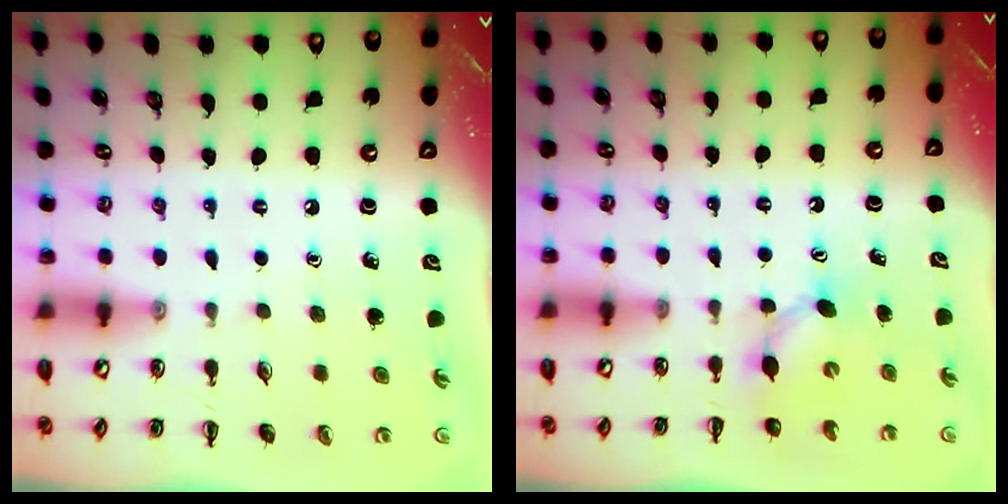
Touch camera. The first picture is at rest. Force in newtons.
{"total": 4.8, "press": 4.7, "slide": 1.1}